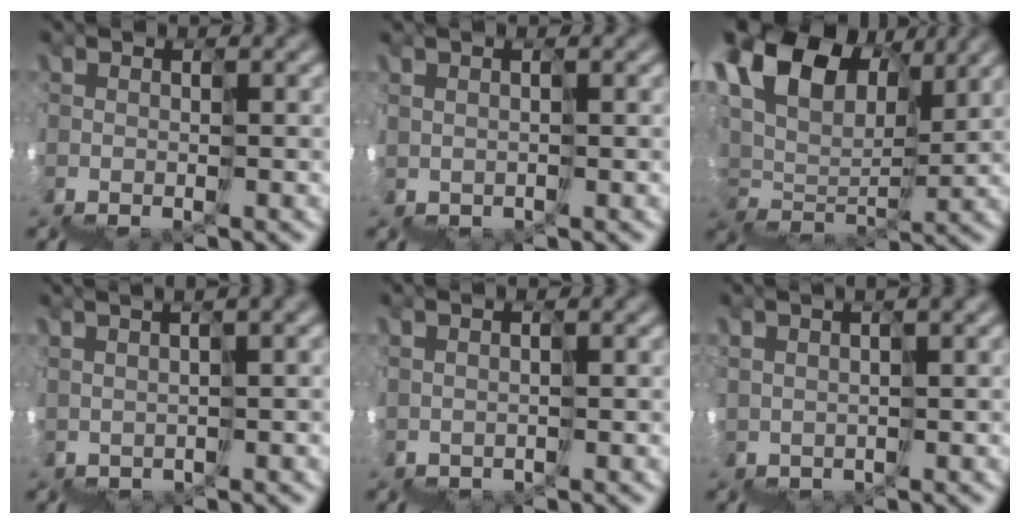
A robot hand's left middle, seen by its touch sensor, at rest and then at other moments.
{"total": 2.6, "force": [1.6, -1.3, -1.5], "torque": [0.035, 0.024, 0.021]}
{"total": 7.0, "force": [6.2, 2.8, 1.4], "torque": [-0.043, 0.053, 0.098]}
{"total": 4.7, "force": [3.7, -0.2, 2.9], "torque": [-0.023, 0.061, 0.071]}
{"total": 2.7, "force": [1.4, -1.7, -1.6], "torque": [0.032, 0.021, 0.018]}
{"total": 3.5, "force": [3.1, -1.6, -0.8], "torque": [0.037, 0.040, 0.050]}